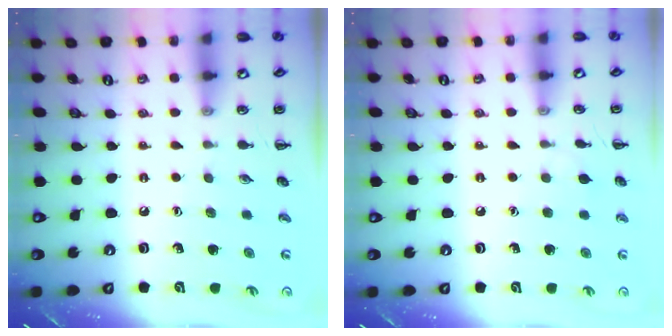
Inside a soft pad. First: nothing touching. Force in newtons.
{"total": 3.9, "press": 3.5, "slide": 1.5}